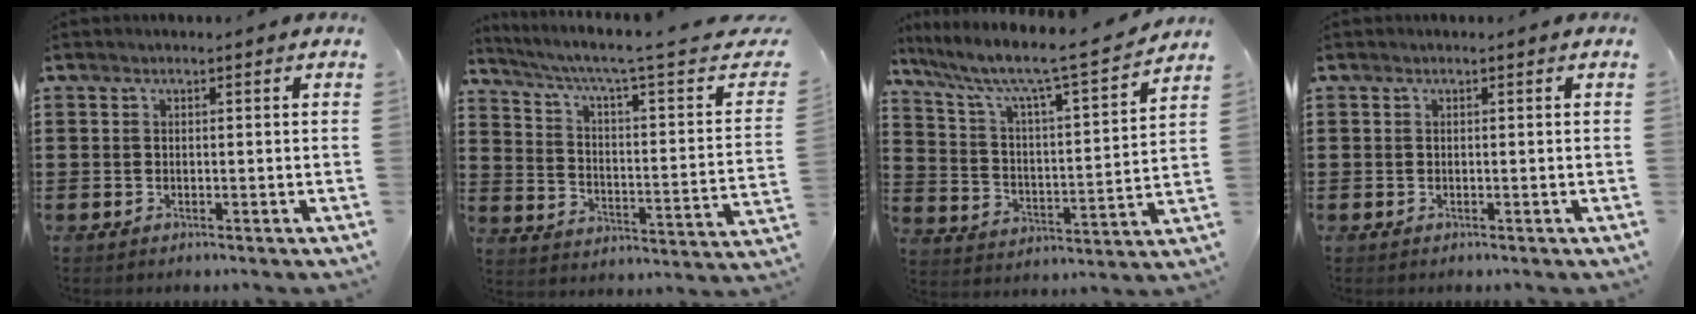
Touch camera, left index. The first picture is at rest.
{"total": 5.1, "force": [2.7, 0.0, 4.3], "torque": [-0.095, -0.025, 0.035]}
{"total": 7.1, "force": [5.9, 0.6, 3.9], "torque": [-0.104, -0.050, 0.091]}
{"total": 0.0}